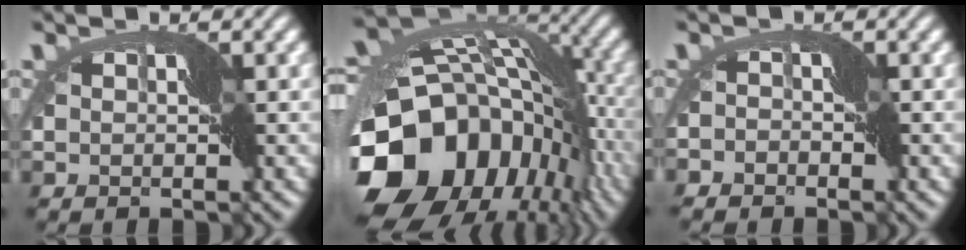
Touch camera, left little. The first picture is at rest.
{"total": 18.7, "force": [-7.0, 13.2, 11.3], "torque": [-0.245, -0.003, -0.118]}
{"total": 3.6, "force": [-3.1, 1.7, 0.3], "torque": [0.005, -0.001, -0.053]}